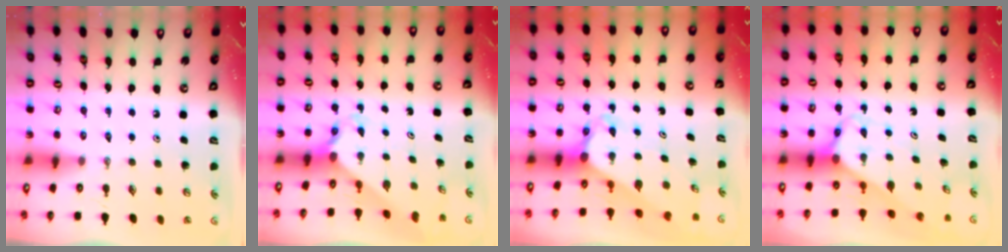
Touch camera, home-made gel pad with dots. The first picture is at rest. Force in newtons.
{"total": 2.4, "press": 2.4, "slide": 0.2}
{"total": 3.5, "press": 3.4, "slide": 0.3}
{"total": 3.9, "press": 3.9, "slide": 0.3}